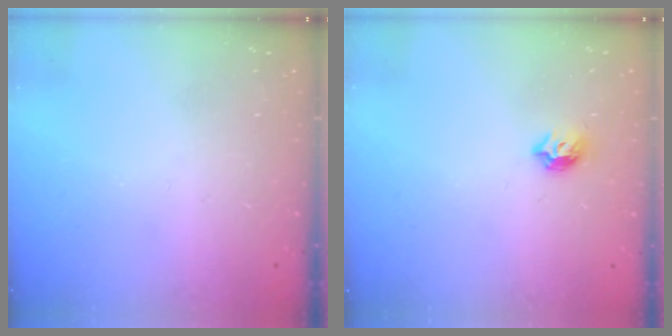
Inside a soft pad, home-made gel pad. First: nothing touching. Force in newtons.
{"total": 5.3, "press": 5.2, "slide": 1.2}